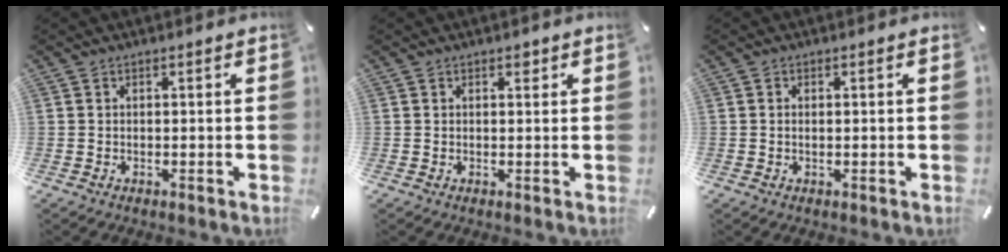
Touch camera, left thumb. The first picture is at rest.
{"total": 1.1, "force": [0.6, 0.8, 0.6], "torque": [-0.004, 0.000, 0.008]}
{"total": 0.6, "force": [0.0, 0.4, 0.5], "torque": [-0.010, 0.002, 0.000]}